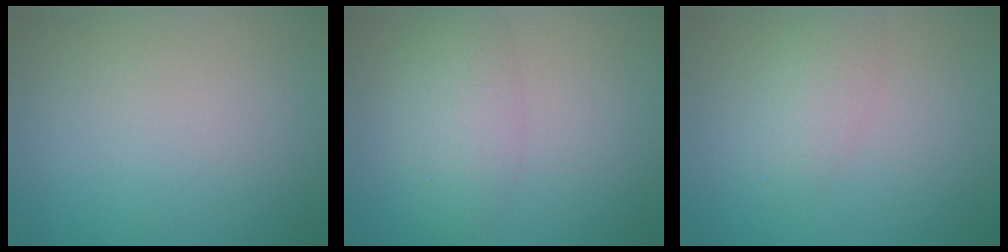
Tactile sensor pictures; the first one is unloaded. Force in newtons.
{"total": 2.4, "press": 2.4, "slide": 0.2}
{"total": 2.2, "press": 2.2, "slide": 0.2}